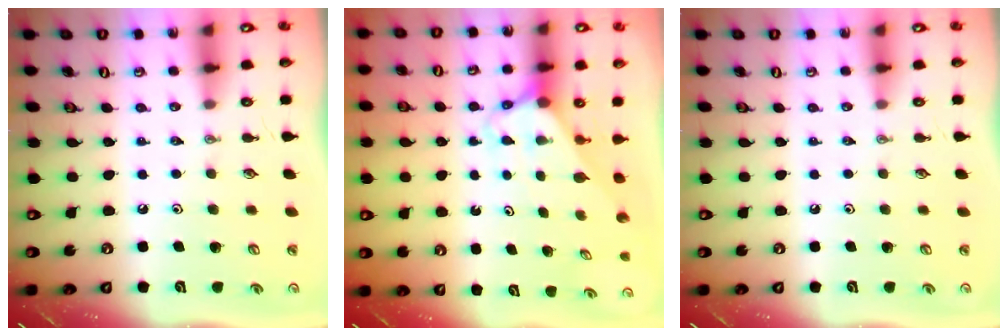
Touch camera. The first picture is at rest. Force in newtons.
{"total": 2.6, "press": 2.6, "slide": 0.2}
{"total": 0.0}